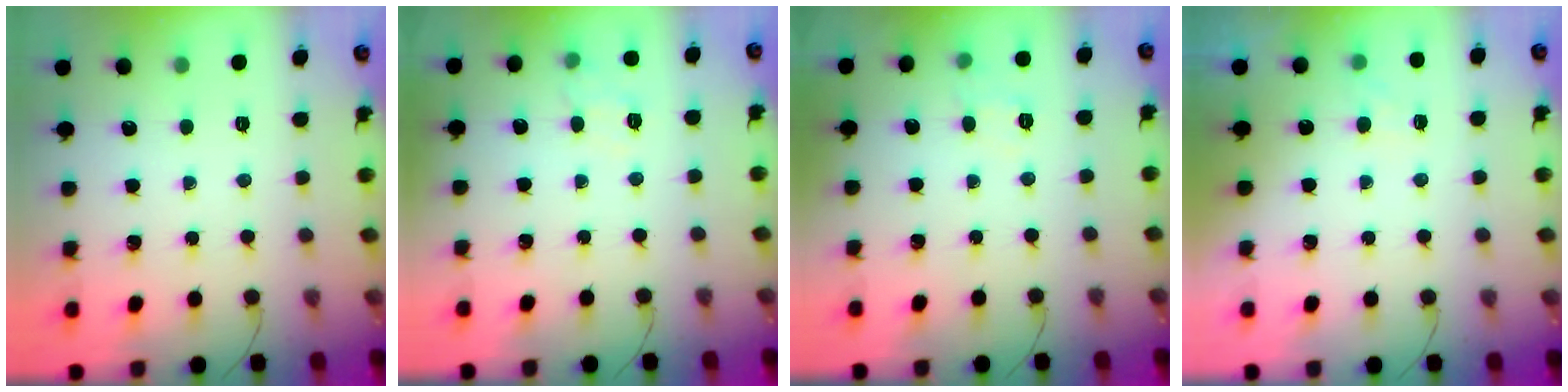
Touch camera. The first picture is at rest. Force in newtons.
{"total": 7.5, "press": 7.3, "slide": 1.7}
{"total": 4.4, "press": 4.1, "slide": 1.6}
{"total": 4.9, "press": 4.6, "slide": 1.5}